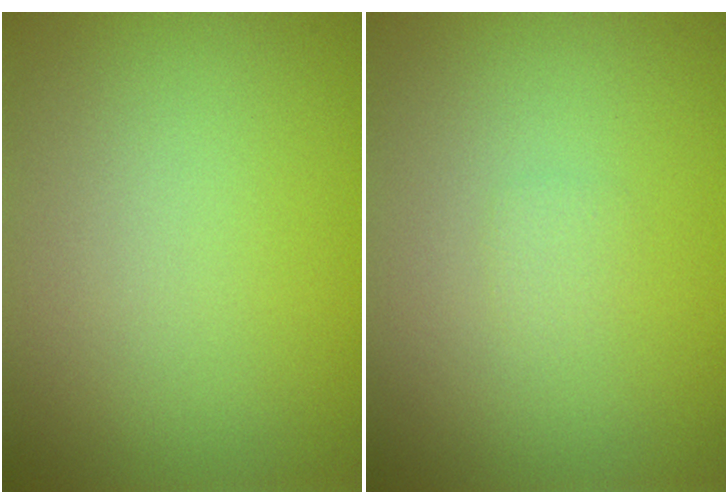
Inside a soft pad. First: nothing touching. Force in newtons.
{"total": 0.5, "press": 0.5, "slide": 0.0}